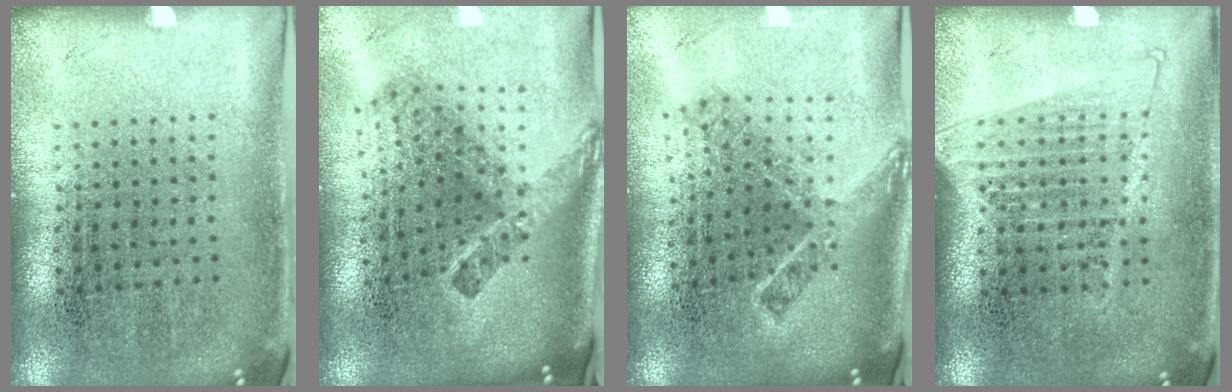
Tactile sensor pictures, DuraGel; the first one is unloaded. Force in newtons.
{"total": 2.5, "press": 1.6, "slide": 2.0}
{"total": 2.0, "press": 1.4, "slide": 1.4}
{"total": 1.3, "press": 1.1, "slide": 0.5}